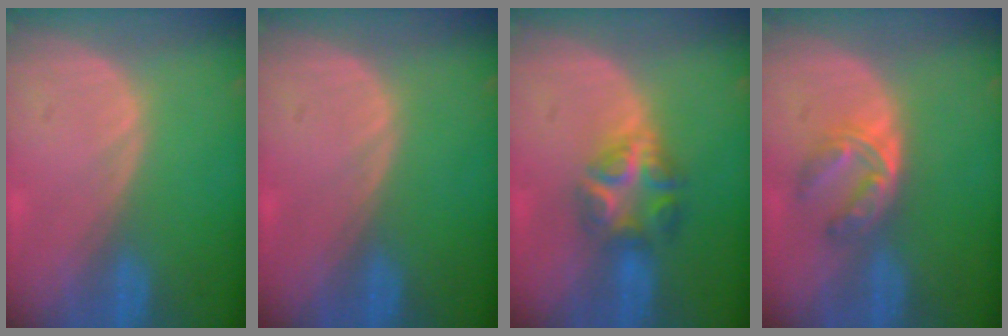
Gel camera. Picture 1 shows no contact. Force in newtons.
{"total": 0.0}
{"total": 6.0, "press": 5.9, "slide": 0.4}
{"total": 6.0, "press": 4.8, "slide": 3.6}